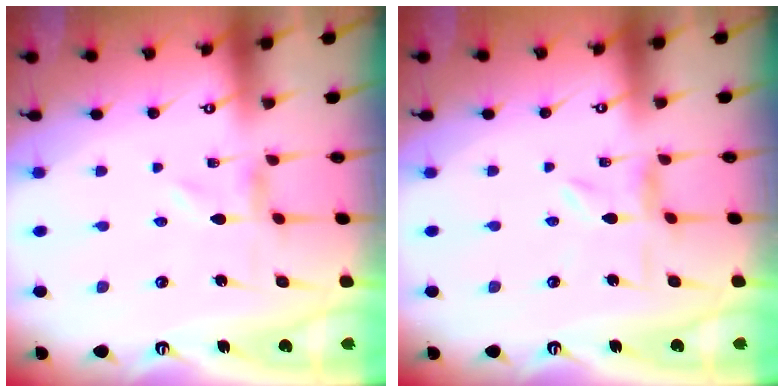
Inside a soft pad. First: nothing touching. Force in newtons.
{"total": 2.2, "press": 2.2, "slide": 0.2}